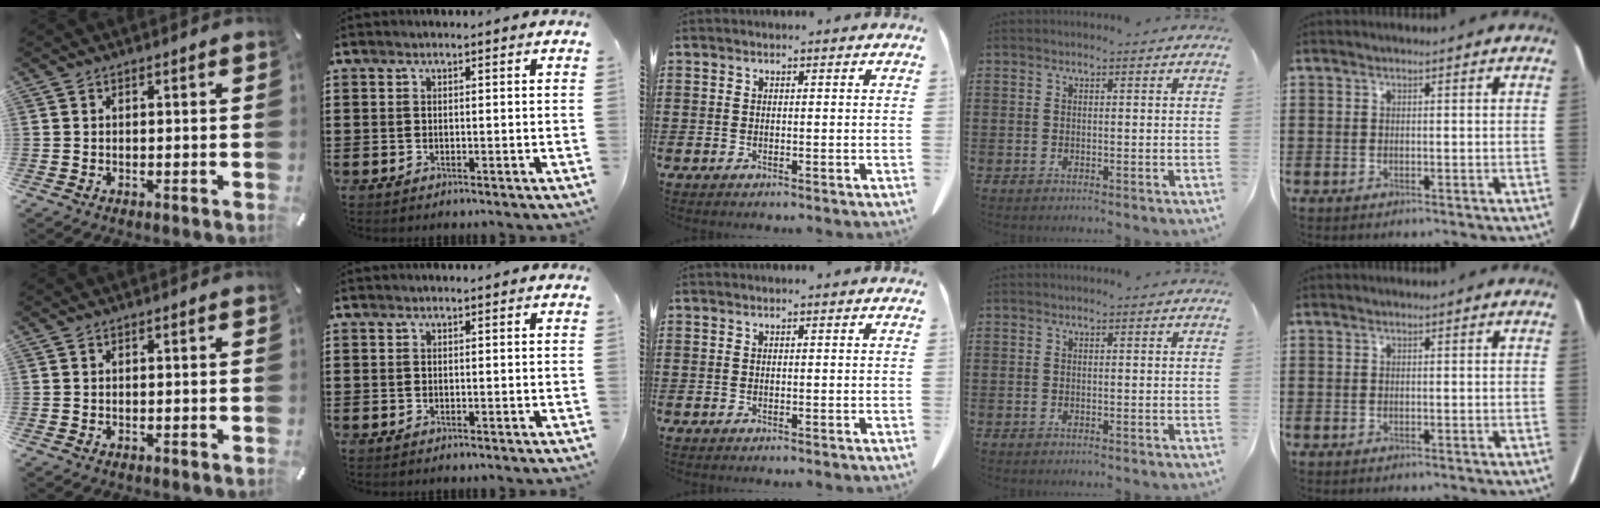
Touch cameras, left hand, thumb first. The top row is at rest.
{}